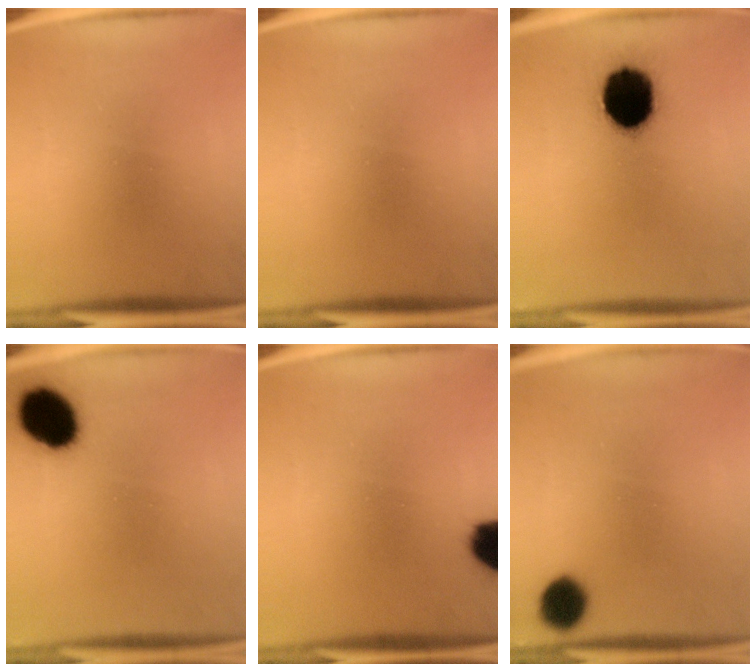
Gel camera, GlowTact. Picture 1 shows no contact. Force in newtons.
{"total": 0.0}
{"total": 17.2}
{"total": 12.1}
{"total": 10.6}
{"total": 8.1}